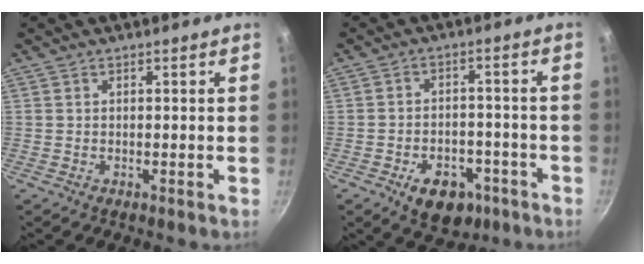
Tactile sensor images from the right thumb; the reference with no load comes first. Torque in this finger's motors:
{"motor_torque": [-0.25, 0.23, 0.08, 0.41, -0.01]}